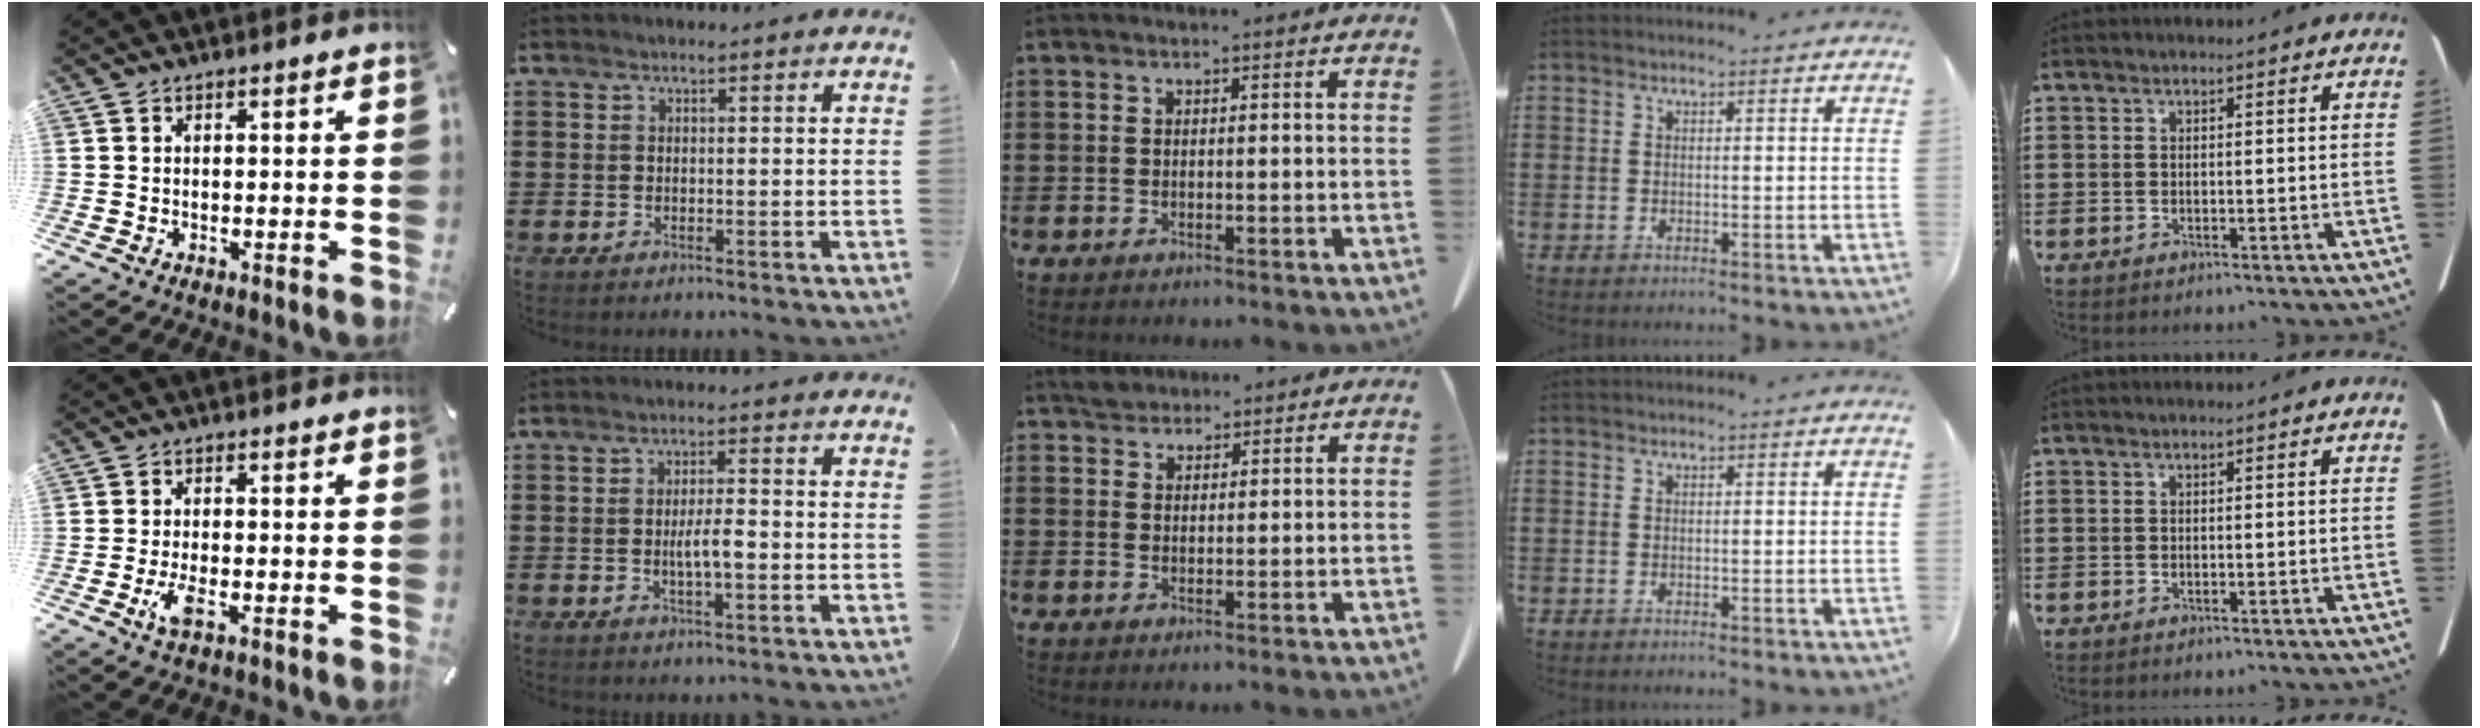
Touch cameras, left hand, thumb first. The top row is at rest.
{"thumb": {"total": 3.8, "force": [-1.4, 1.3, 3.3], "torque": [-0.083, -0.005, -0.031]}, "index": {"total": 3.7, "force": [-0.7, 0.9, 3.5], "torque": [-0.069, 0.002, -0.016]}, "middle": {"total": 2.6, "force": [2.3, 1.1, 0.5], "torque": [-0.010, 0.003, 0.043]}}